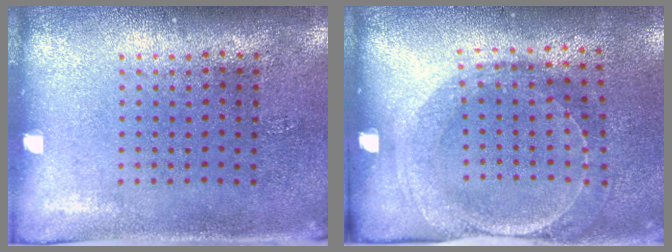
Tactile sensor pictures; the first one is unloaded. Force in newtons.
{"total": 1.5, "press": 1.4, "slide": 0.4}